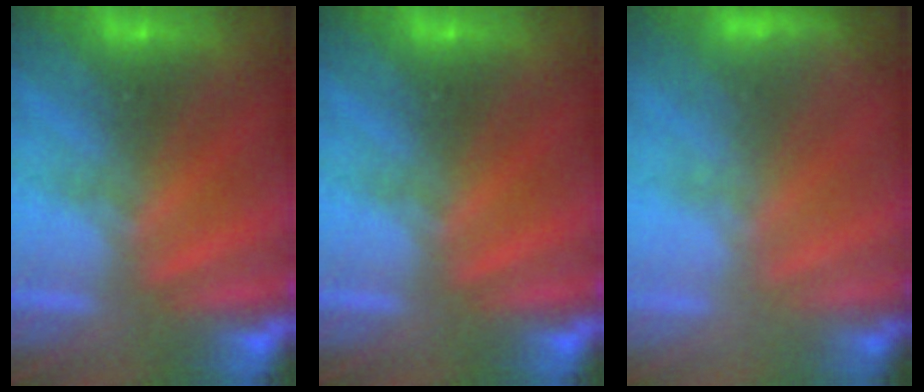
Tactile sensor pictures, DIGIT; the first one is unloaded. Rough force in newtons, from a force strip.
{"total": 0.0}
{"total": 2.7}